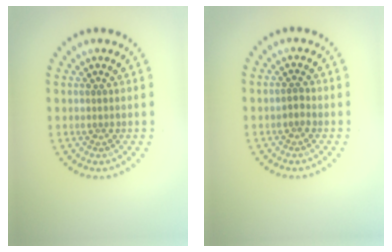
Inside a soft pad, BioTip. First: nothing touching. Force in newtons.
{"total": 1.0, "press": 1.0, "slide": 0.2}